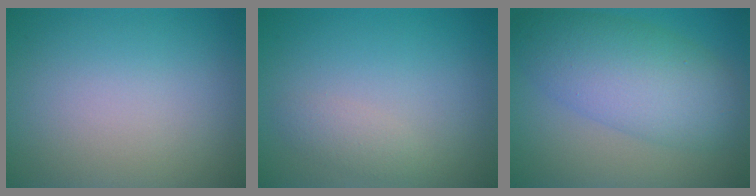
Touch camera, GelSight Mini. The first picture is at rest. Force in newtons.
{"total": 1.4, "press": 1.4, "slide": 0.1}
{"total": 7.6, "press": 7.6, "slide": 0.1}